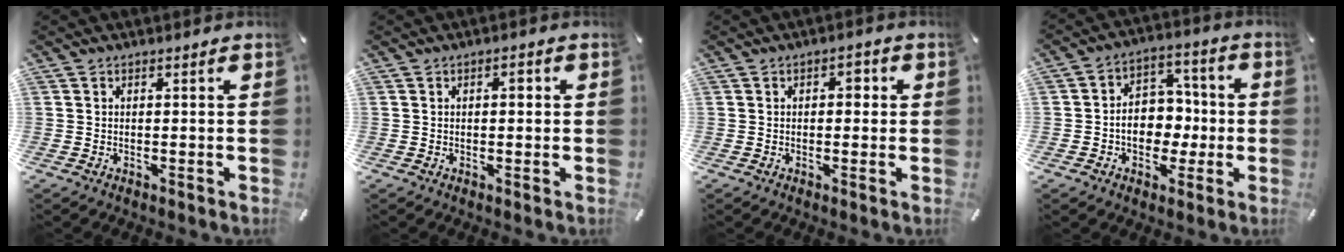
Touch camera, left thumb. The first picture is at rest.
{"total": 2.0, "force": [0.3, 1.1, 1.6], "torque": [-0.017, 0.002, -0.001]}
{"total": 2.6, "force": [0.0, 1.8, 1.9], "torque": [-0.022, 0.005, -0.008]}
{"total": 10.1, "force": [-1.7, 8.4, 5.3], "torque": [-0.084, 0.024, -0.026]}